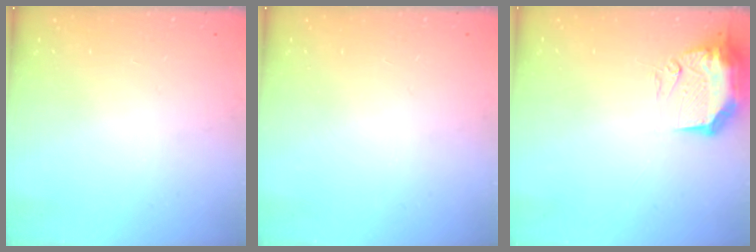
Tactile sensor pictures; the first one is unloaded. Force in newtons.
{"total": 0.0}
{"total": 11.0, "press": 10.9, "slide": 1.1}